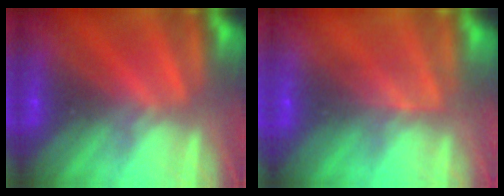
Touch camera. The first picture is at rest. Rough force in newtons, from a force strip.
{"total": 2.4}